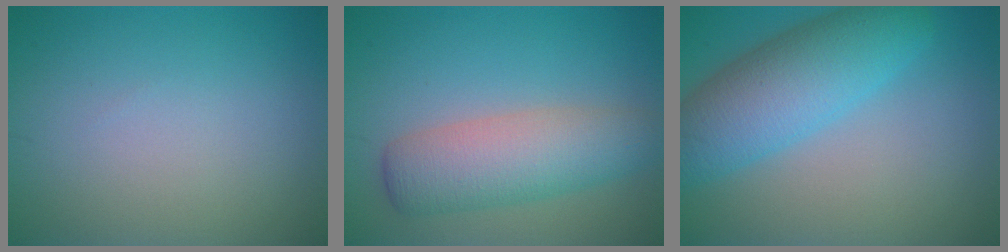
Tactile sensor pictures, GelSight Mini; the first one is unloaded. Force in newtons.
{"total": 5.8, "press": 5.8, "slide": 0.2}
{"total": 7.6, "press": 7.6, "slide": 0.2}